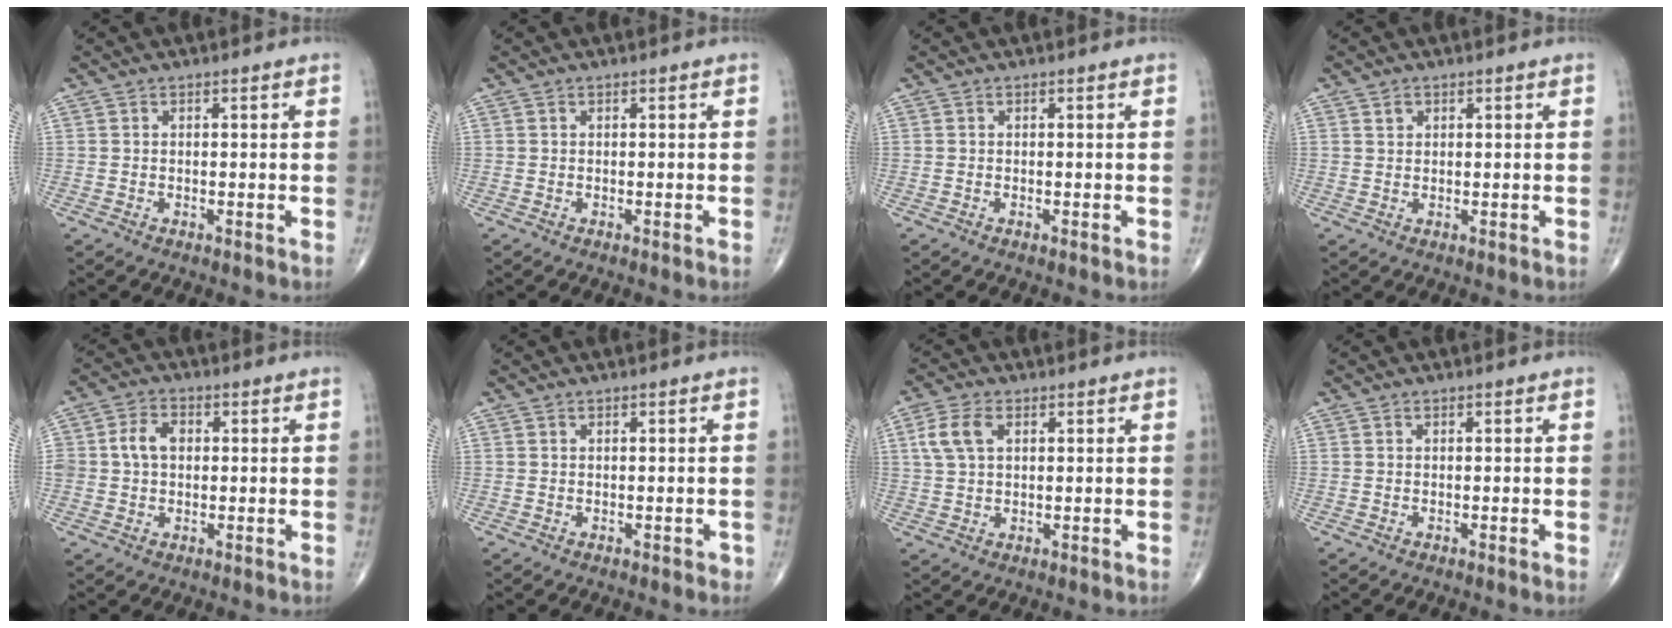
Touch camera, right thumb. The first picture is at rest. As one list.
[{"total": 0.0}, {"total": 0.0}, {"total": 1.3, "force": [0.7, 1.0, 0.4], "torque": [0.000, -0.004, 0.012]}, {"total": 5.6, "force": [0.5, 4.2, 3.7], "torque": [-0.063, 0.013, 0.007]}, {"total": 0.7, "force": [-0.2, 0.5, 0.5], "torque": [-0.005, 0.002, 0.000]}, {"total": 5.8, "force": [1.8, 3.4, 4.3], "torque": [-0.097, 0.009, 0.036]}, {"total": 0.0}]